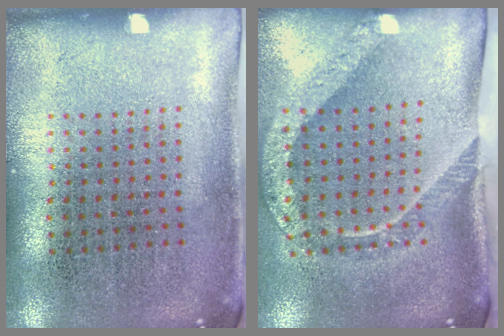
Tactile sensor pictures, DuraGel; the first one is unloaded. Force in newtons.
{"total": 2.3, "press": 1.5, "slide": 1.7}